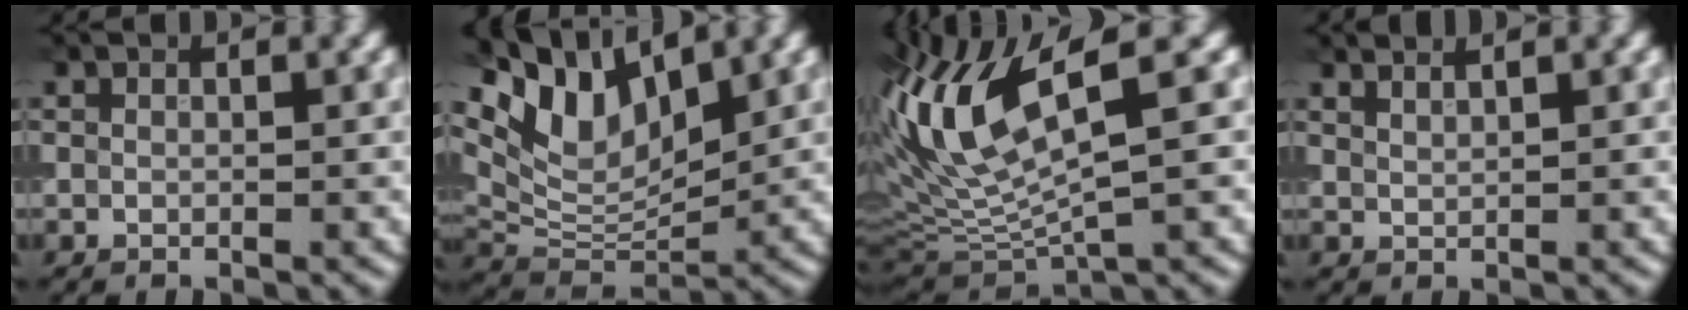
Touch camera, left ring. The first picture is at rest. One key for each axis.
{"total": 8.0, "fx": 5.1, "fy": 3.7, "fz": 5.0, "tx": -0.096, "ty": 0.006, "tz": 0.095}
{"total": 10.3, "fx": 3.2, "fy": 3.3, "fz": 9.2, "tx": -0.202, "ty": 0.004, "tz": 0.064}
{"total": 1.9, "fx": 1.6, "fy": 0.5, "fz": 0.8, "tx": -0.001, "ty": 0.001, "tz": 0.017}